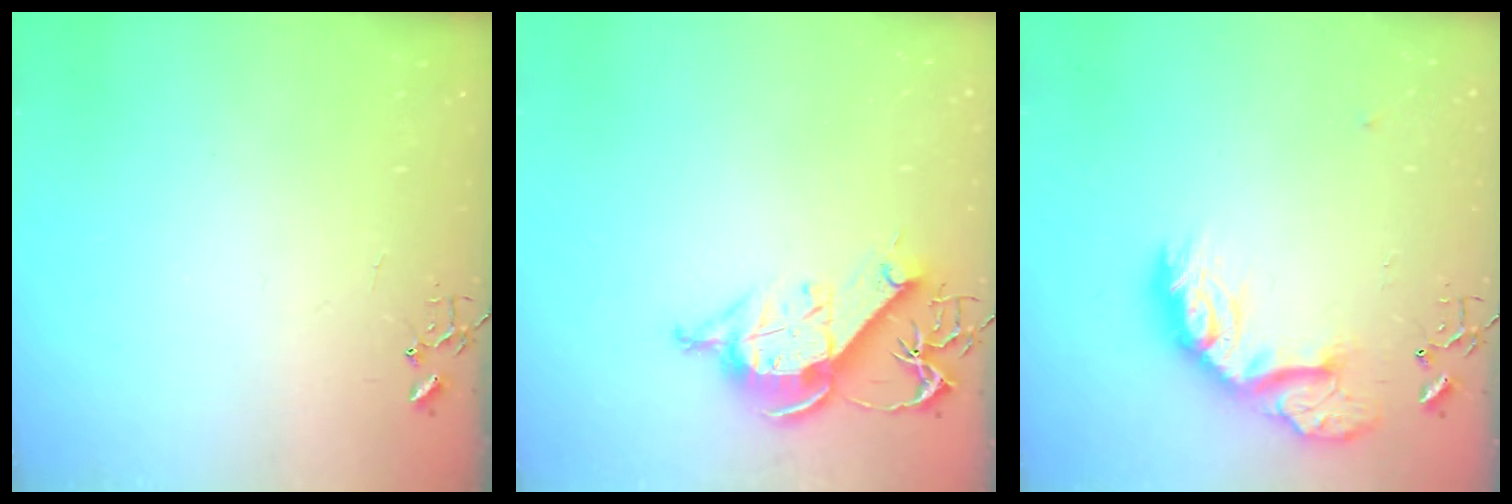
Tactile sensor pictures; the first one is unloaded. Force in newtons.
{"total": 12.3, "press": 12.1, "slide": 2.0}
{"total": 19.9, "press": 19.9, "slide": 1.3}